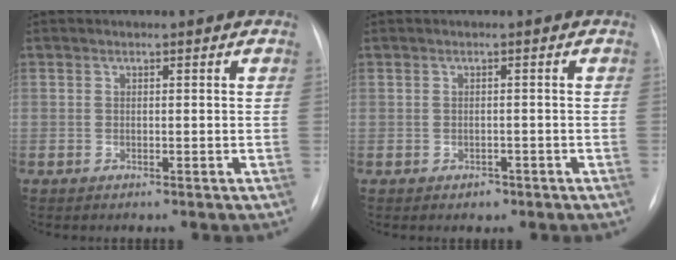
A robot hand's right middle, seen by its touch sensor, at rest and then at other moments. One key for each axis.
{"total": 1.5, "fx": -0.9, "fy": 1.1, "fz": 0.5, "tx": -0.009, "ty": 0.003, "tz": -0.009}